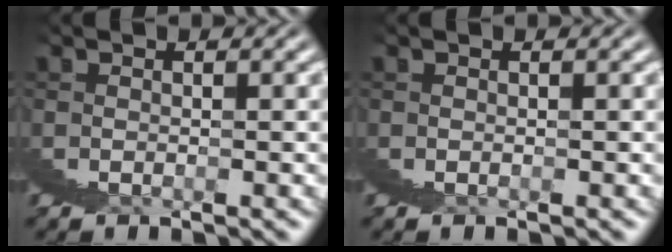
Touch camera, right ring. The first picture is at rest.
{"total": 0.0}